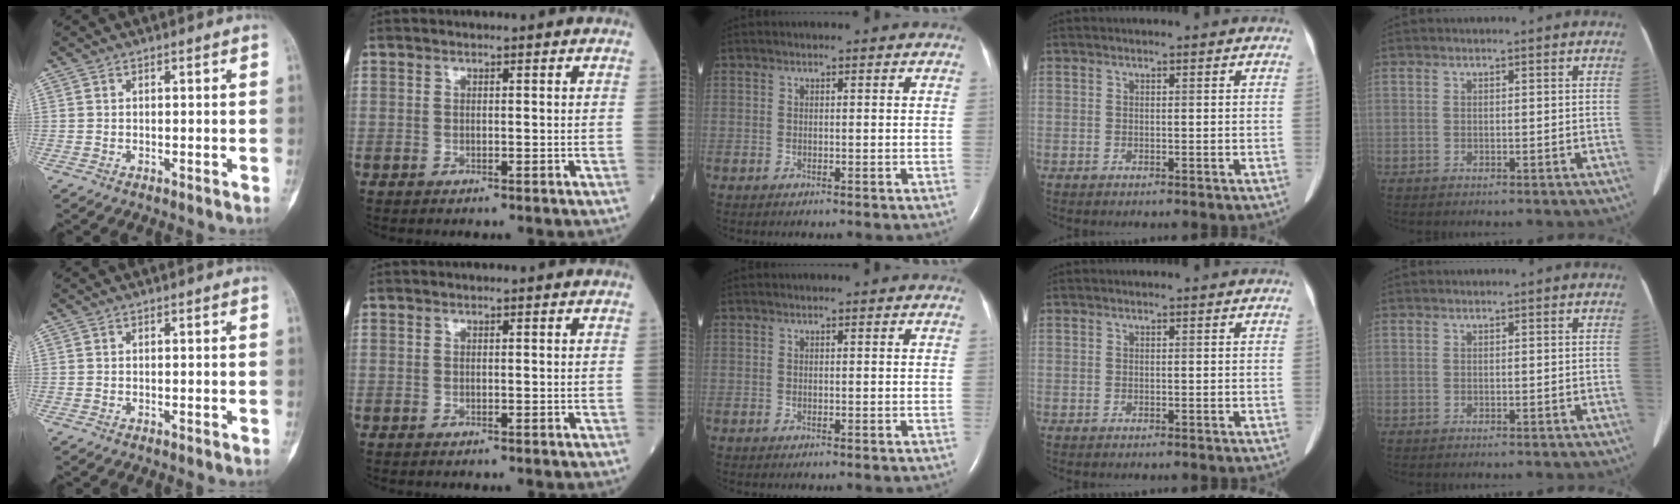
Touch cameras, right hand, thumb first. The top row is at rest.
{}